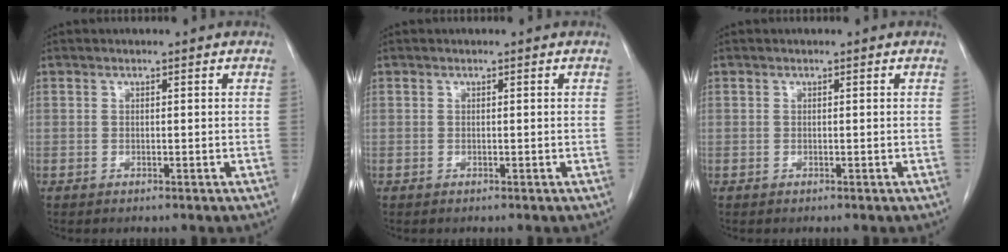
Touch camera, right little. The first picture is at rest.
{"total": 0.0}
{"total": 0.0}